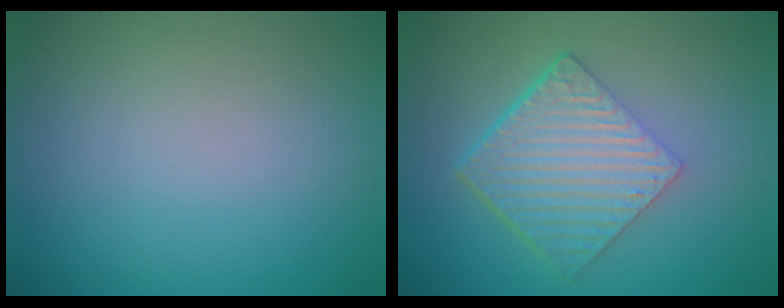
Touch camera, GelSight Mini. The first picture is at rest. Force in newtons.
{"total": 6.4, "press": 4.3, "slide": 4.7}